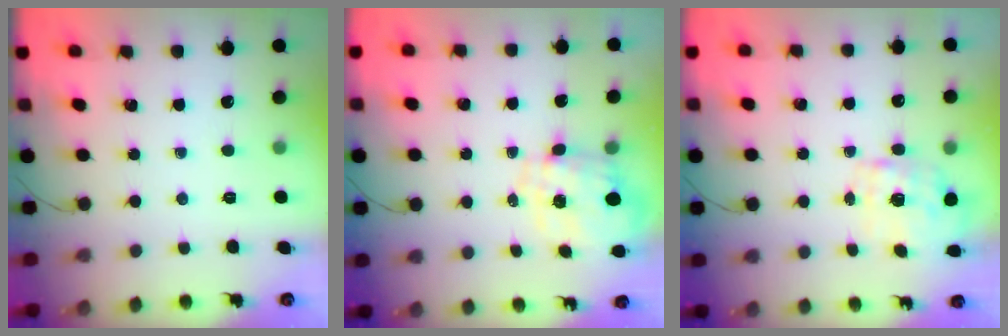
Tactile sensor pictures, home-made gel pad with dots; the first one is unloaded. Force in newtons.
{"total": 1.7, "press": 1.6, "slide": 0.6}
{"total": 2.3, "press": 2.3, "slide": 0.5}